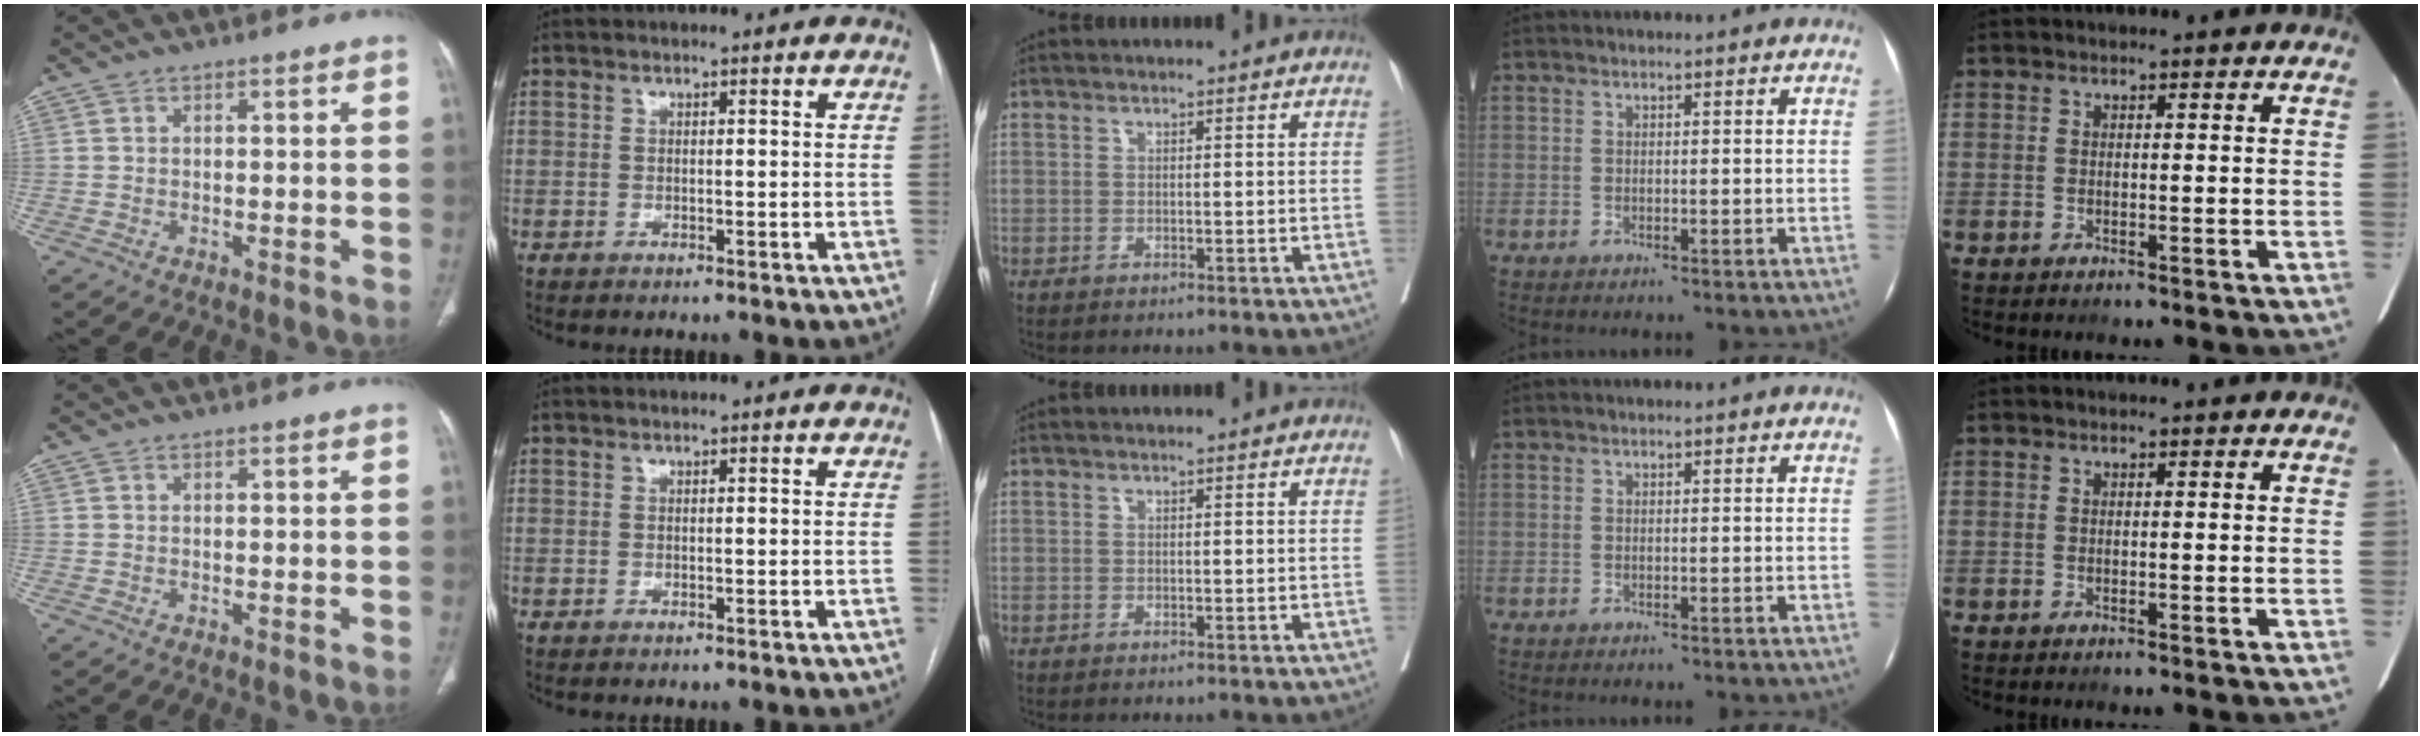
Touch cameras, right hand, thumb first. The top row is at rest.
{}